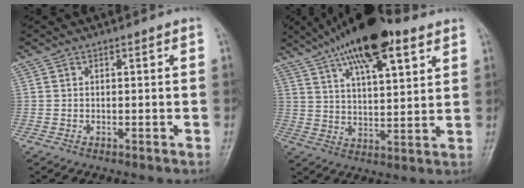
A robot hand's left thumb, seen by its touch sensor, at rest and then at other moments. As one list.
[{"total": 18.1, "force": [10.8, 6.2, 13.2], "torque": [-0.208, -0.019, 0.182]}]